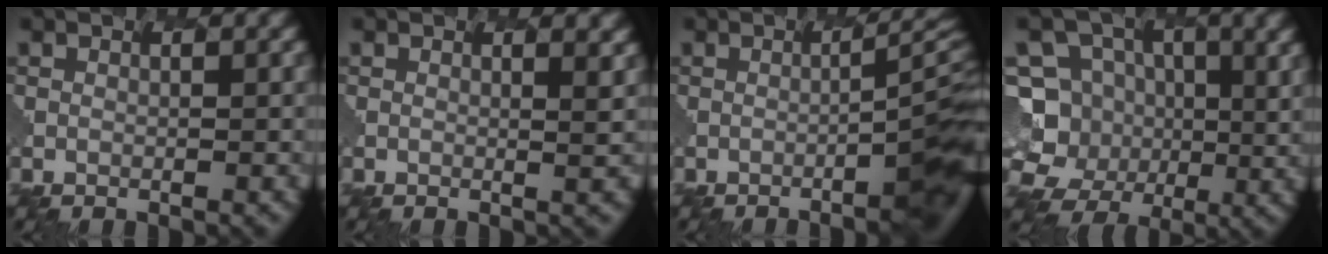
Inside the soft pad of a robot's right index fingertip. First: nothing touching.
{"total": 1.0, "force": [0.9, -0.3, 0.4], "torque": [0.002, 0.017, -0.007]}
{"total": 7.4, "force": [-2.1, 1.8, 6.9], "torque": [-0.042, 0.022, -0.042]}
{"total": 7.0, "force": [-0.1, 7.0, 0.3], "torque": [-0.044, 0.044, -0.049]}